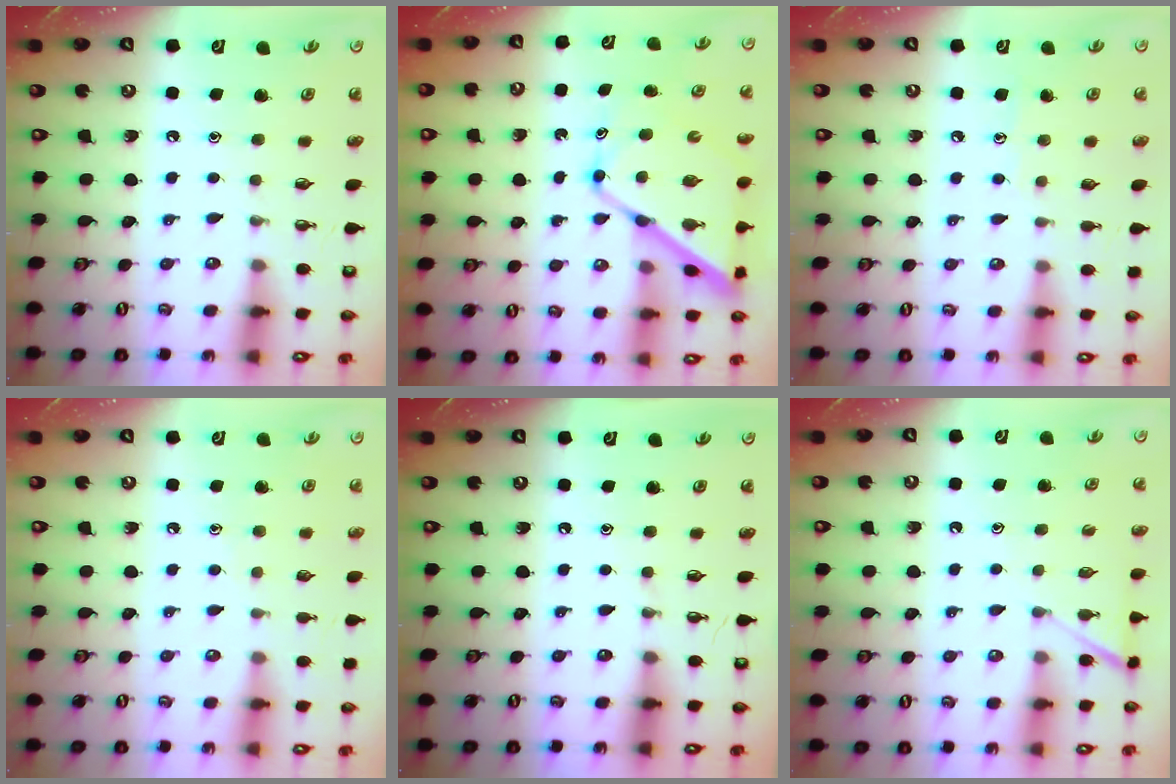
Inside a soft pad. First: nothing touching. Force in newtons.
{"total": 13.0, "press": 13.0, "slide": 1.3}
{"total": 5.5, "press": 5.5, "slide": 0.6}
{"total": 3.7, "press": 3.7, "slide": 0.4}
{"total": 0.0}
{"total": 4.6, "press": 4.6, "slide": 0.6}